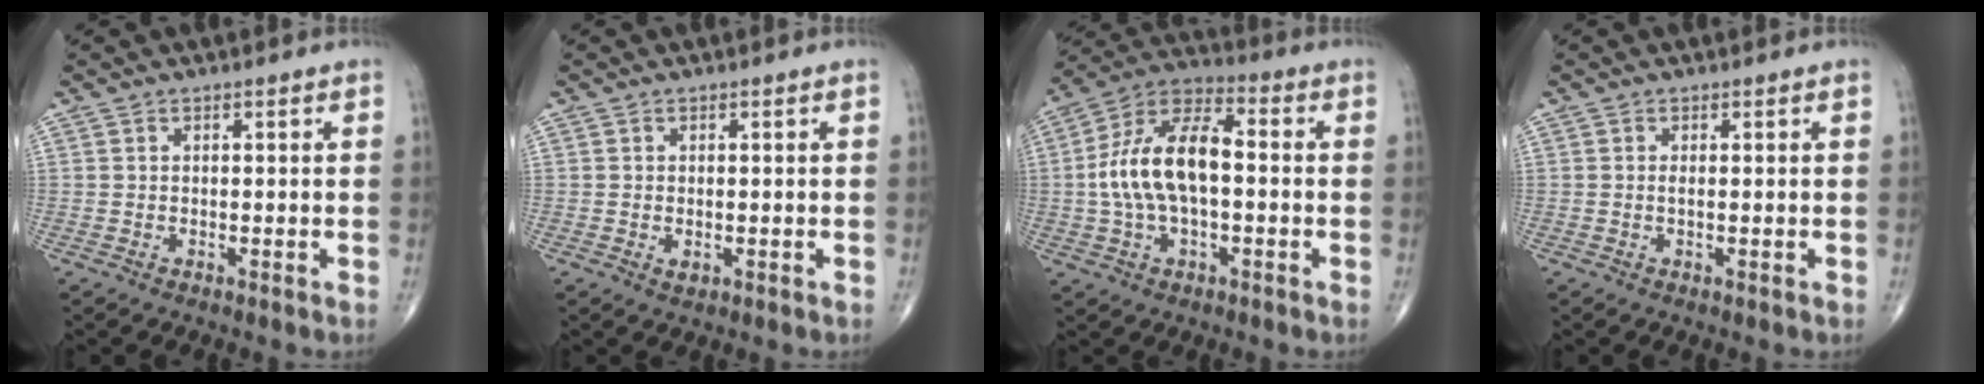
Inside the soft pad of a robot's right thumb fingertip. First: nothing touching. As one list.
[{"total": 1.1, "force": [-0.2, 0.7, 0.9], "torque": [-0.013, -0.003, 0.000]}, {"total": 14.7, "force": [-0.5, 7.6, 12.6], "torque": [-0.240, 0.039, -0.016]}, {"total": 0.6, "force": [0.1, -0.1, 0.6], "torque": [-0.018, -0.003, 0.002]}]